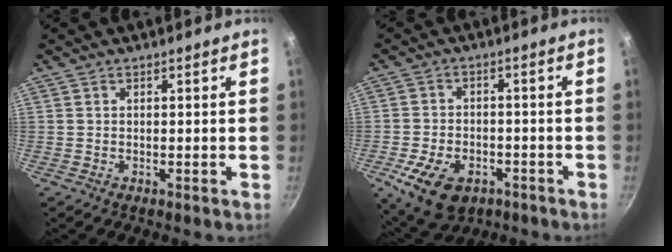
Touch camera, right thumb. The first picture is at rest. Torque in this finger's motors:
{"motor_torque": [-0.07, 0.18, 0.88, -0.54, 0.07]}